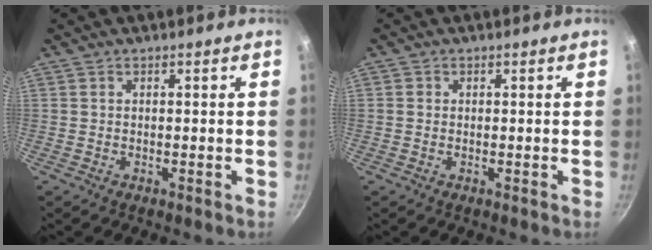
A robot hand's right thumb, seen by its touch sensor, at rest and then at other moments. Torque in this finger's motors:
{"motor_torque": [-0.54, 0.30, -0.36, 0.26, 0.05]}